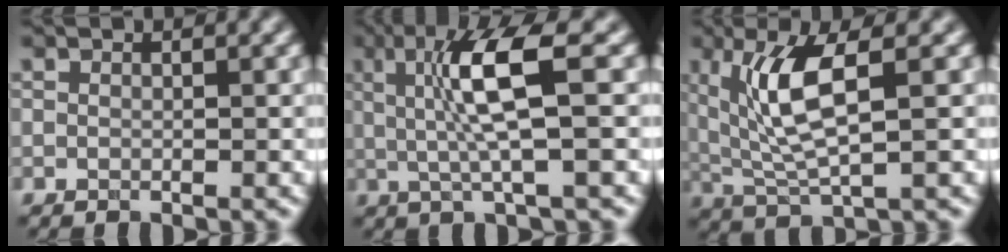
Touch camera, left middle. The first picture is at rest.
{"total": 6.0, "force": [0.8, 0.8, 5.8], "torque": [-0.120, 0.002, 0.022]}
{"total": 6.0, "force": [1.5, 1.8, 5.5], "torque": [-0.117, -0.006, 0.039]}